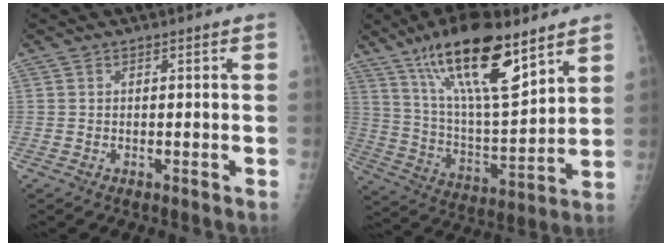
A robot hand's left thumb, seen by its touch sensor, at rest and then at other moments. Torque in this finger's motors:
{"motor_torque": [1.31, 0.08, 1.65, -1.12, 0.23]}